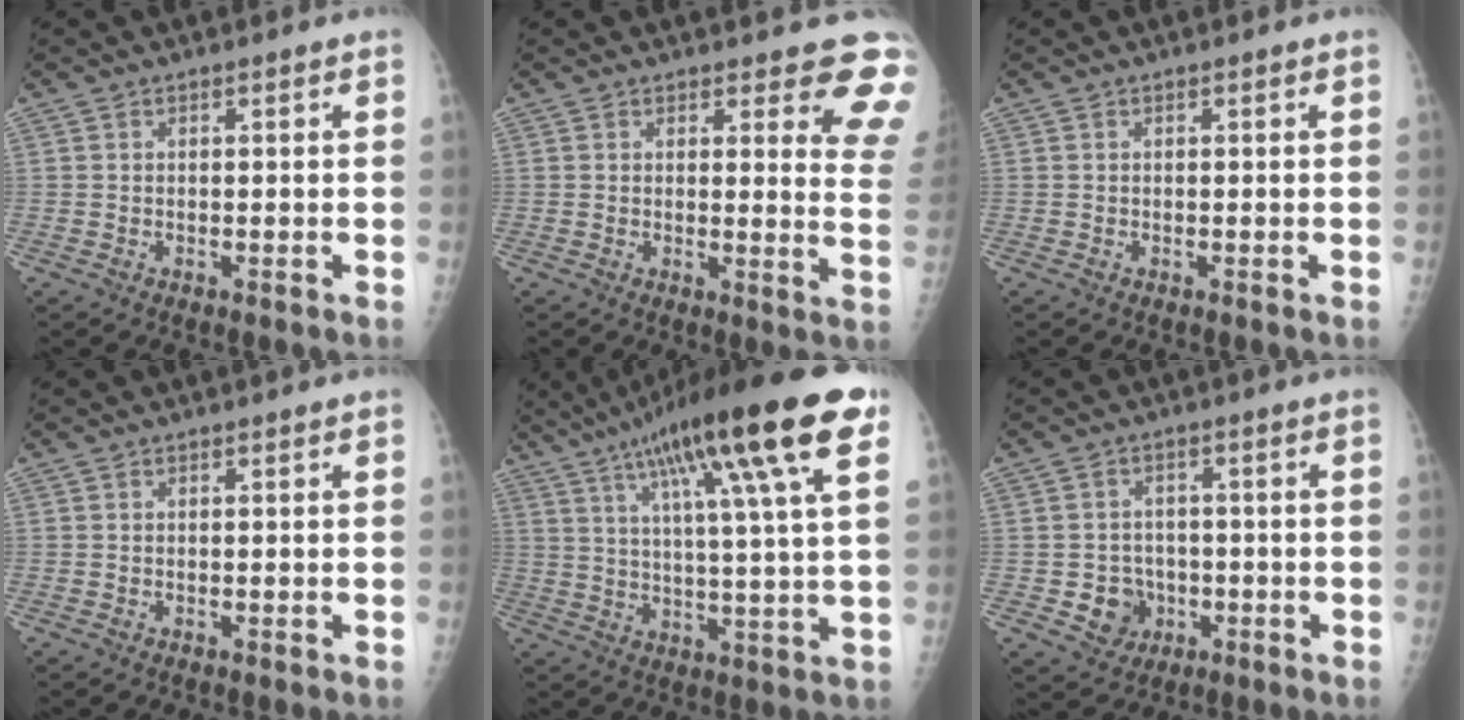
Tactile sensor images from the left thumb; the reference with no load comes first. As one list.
[{"total": 9.7, "force": [7.7, 3.0, 5.1], "torque": [-0.015, -0.051, 0.059]}, {"total": 0.0}, {"total": 0.0}, {"total": 22.1, "force": [11.2, 3.0, 18.8], "torque": [-0.295, -0.005, 0.168]}, {"total": 5.9, "force": [-1.6, 5.4, 1.7], "torque": [0.003, 0.012, -0.021]}]